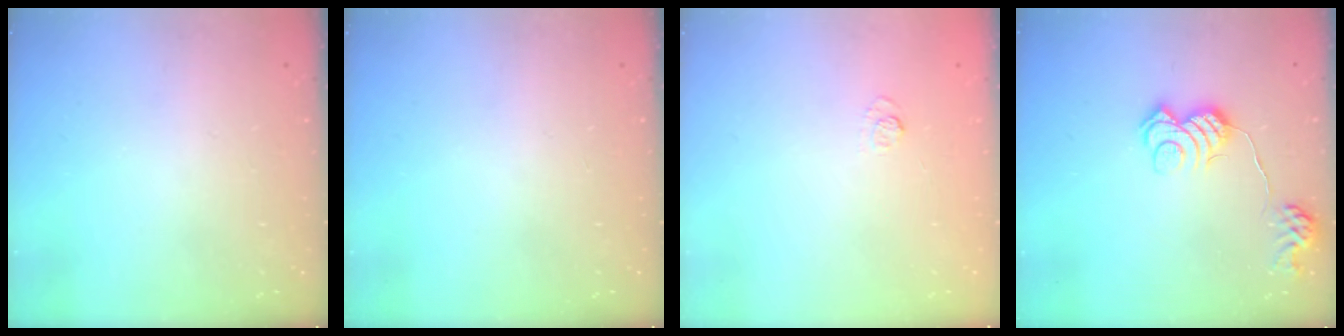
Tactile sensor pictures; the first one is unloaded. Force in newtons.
{"total": 0.0}
{"total": 5.3, "press": 5.2, "slide": 1.2}
{"total": 12.5, "press": 12.5, "slide": 0.4}